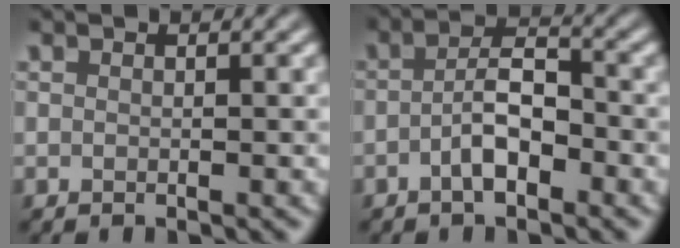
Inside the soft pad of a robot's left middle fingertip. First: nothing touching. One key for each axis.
{"total": 3.5, "fx": -1.5, "fy": 1.3, "fz": 2.9, "tx": -0.053, "ty": 0.009, "tz": -0.034}